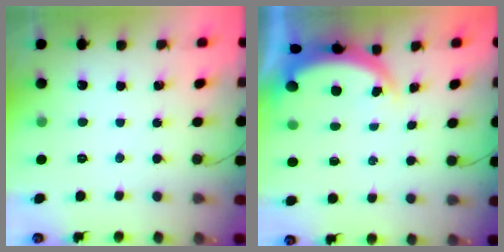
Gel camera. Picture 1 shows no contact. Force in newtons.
{"total": 4.9, "press": 4.7, "slide": 1.3}